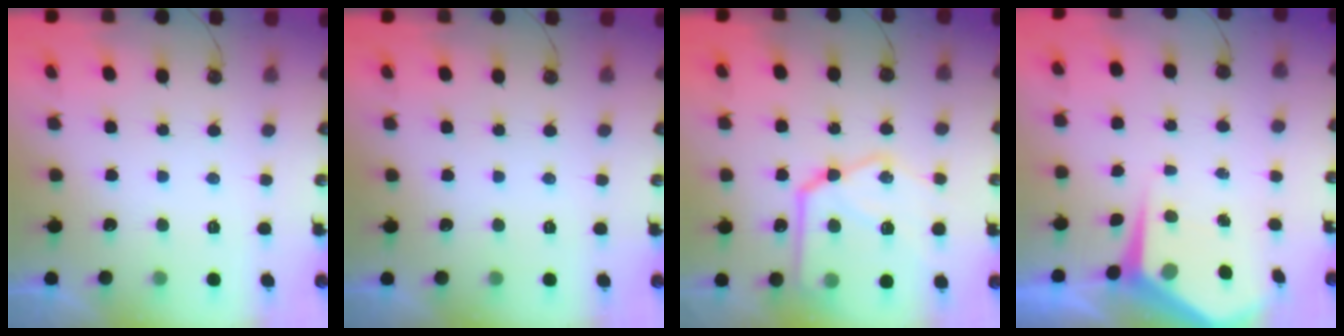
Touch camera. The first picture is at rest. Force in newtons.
{"total": 0.0}
{"total": 21.7, "press": 21.6, "slide": 2.4}
{"total": 5.5, "press": 5.5, "slide": 0.4}